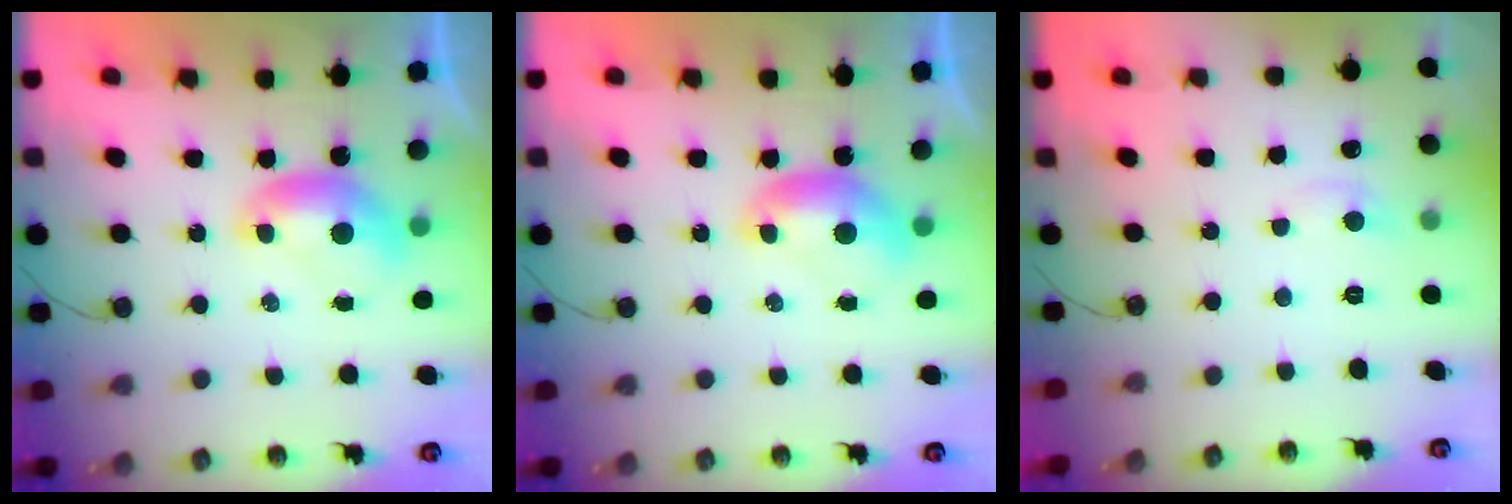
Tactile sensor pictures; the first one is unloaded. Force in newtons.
{"total": 0.0}
{"total": 0.6, "press": 0.3, "slide": 0.5}